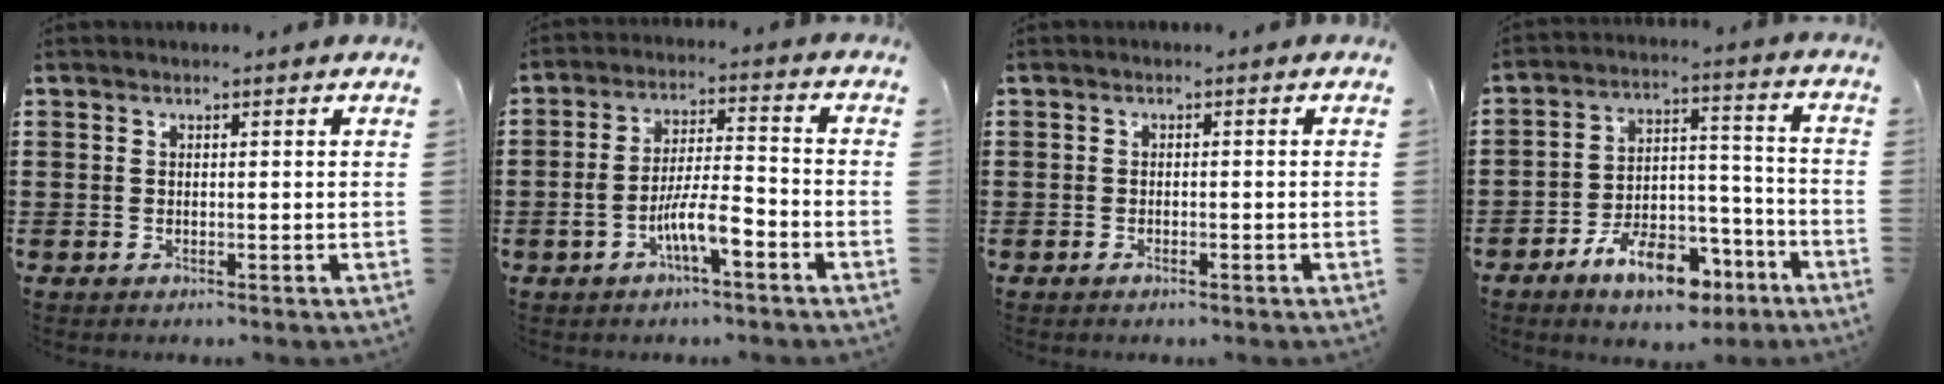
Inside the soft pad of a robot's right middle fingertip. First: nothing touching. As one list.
[{"total": 6.9, "force": [-3.3, 1.8, 5.8], "torque": [-0.123, -0.002, -0.067]}, {"total": 0.6, "force": [-0.5, 0.2, 0.3], "torque": [-0.009, -0.004, -0.008]}, {"total": 10.7, "force": [-7.2, 4.5, 6.4], "torque": [-0.108, 0.031, -0.128]}]